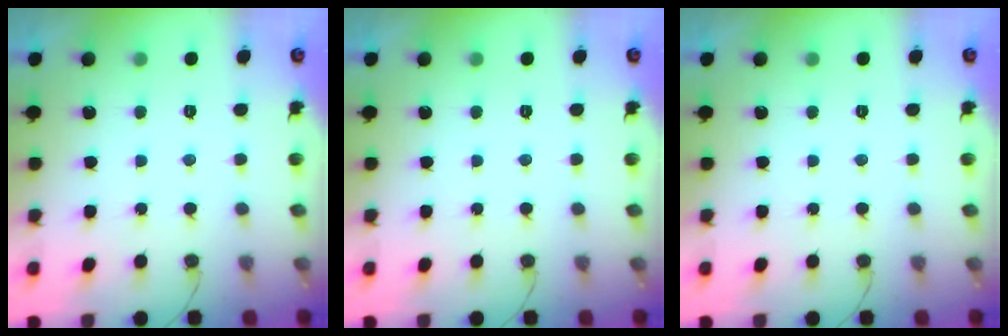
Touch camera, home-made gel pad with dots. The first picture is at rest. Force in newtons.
{"total": 0.0}
{"total": 0.0}